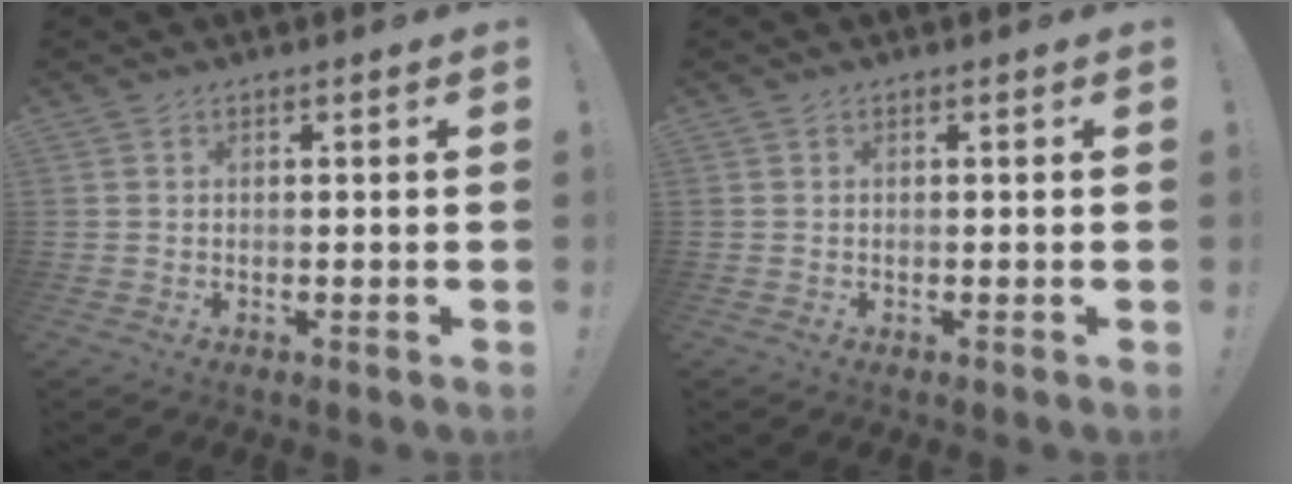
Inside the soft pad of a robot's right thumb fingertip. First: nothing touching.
{"total": 0.0}